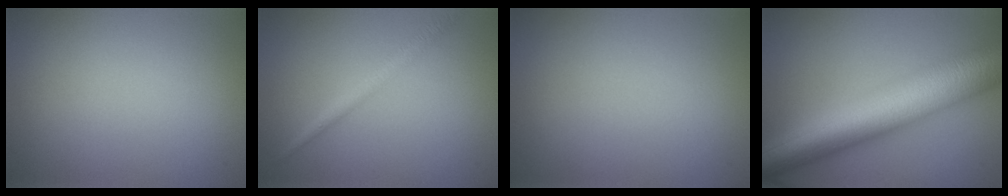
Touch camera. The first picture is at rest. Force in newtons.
{"total": 1.9, "press": 1.9, "slide": 0.1}
{"total": 0.0}
{"total": 12.8, "press": 12.8, "slide": 0.1}